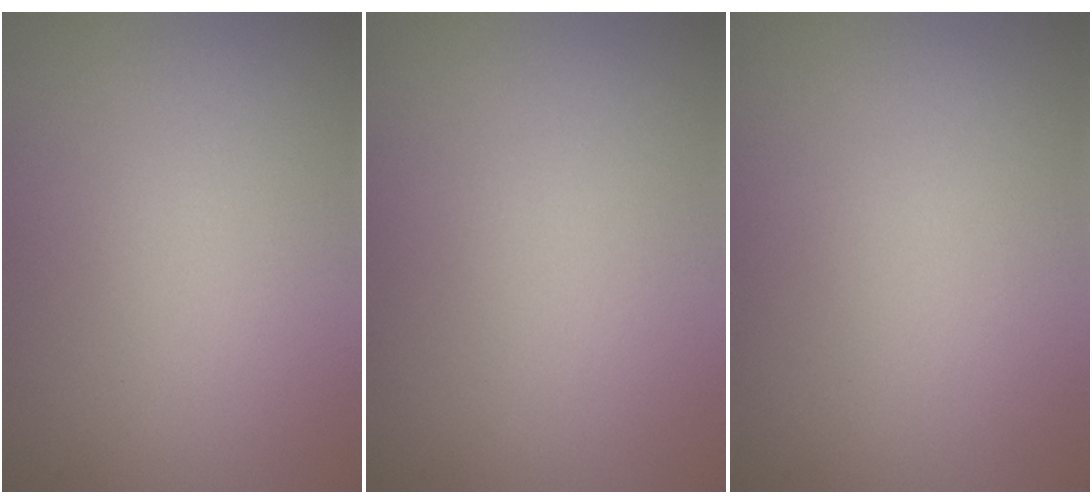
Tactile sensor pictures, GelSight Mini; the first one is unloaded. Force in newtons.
{"total": 0.0}
{"total": 0.0}